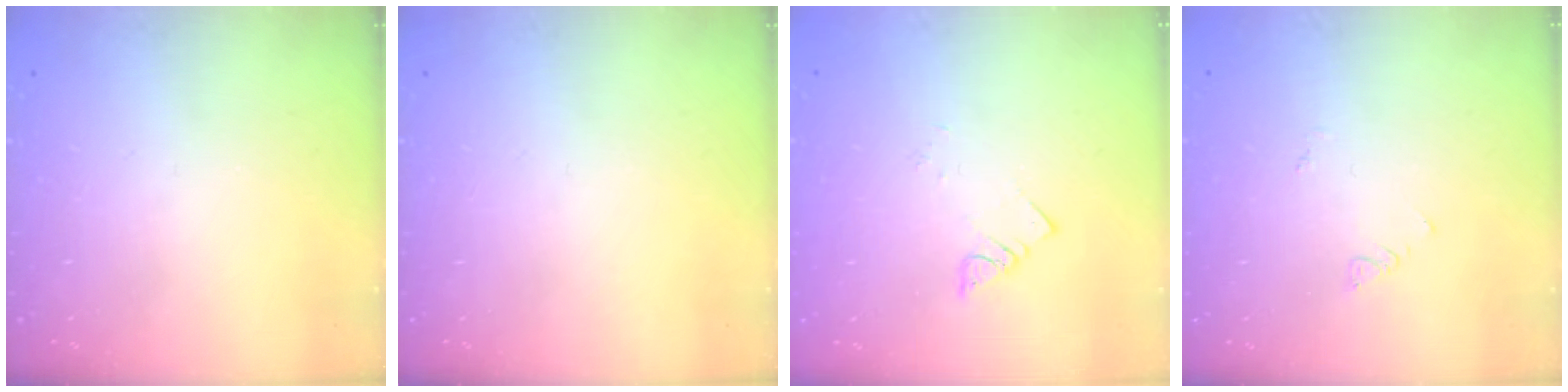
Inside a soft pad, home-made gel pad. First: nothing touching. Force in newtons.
{"total": 0.0}
{"total": 1.9, "press": 1.9, "slide": 0.1}
{"total": 1.9, "press": 1.9, "slide": 0.4}